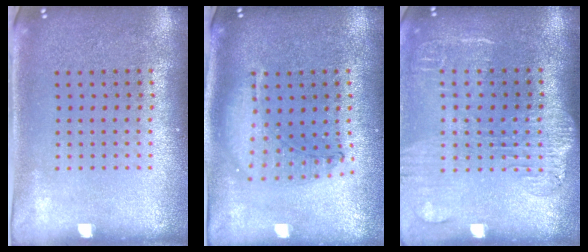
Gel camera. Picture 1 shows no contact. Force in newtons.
{"total": 1.1, "press": 1.0, "slide": 0.2}
{"total": 1.8, "press": 1.5, "slide": 0.9}